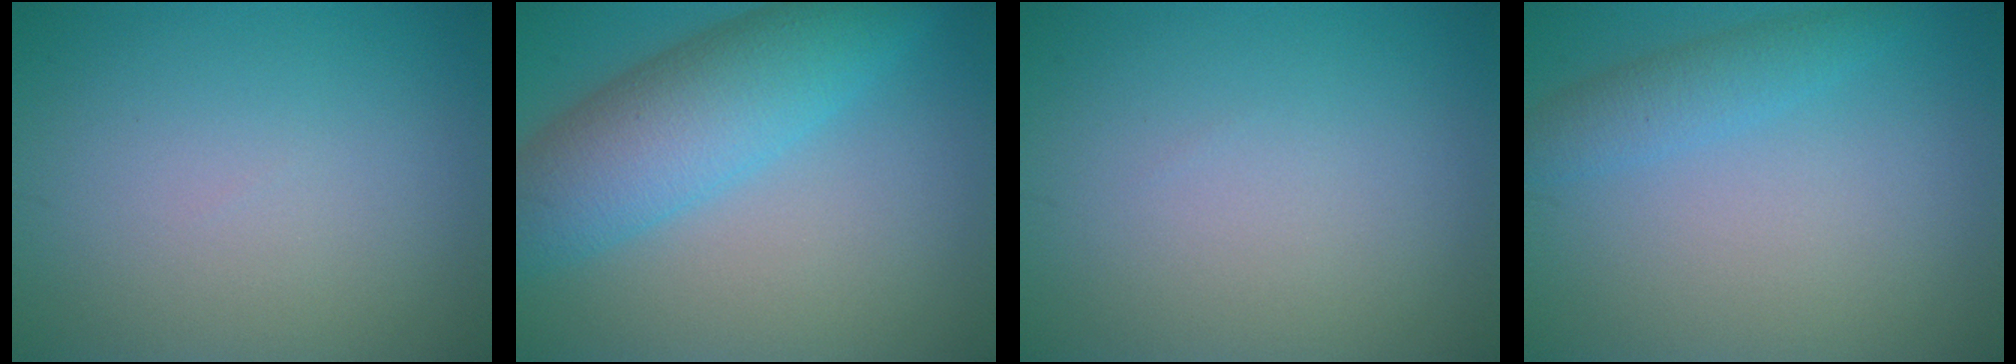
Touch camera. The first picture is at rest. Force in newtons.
{"total": 7.6, "press": 7.6, "slide": 0.3}
{"total": 0.0}
{"total": 2.2, "press": 2.2, "slide": 0.2}